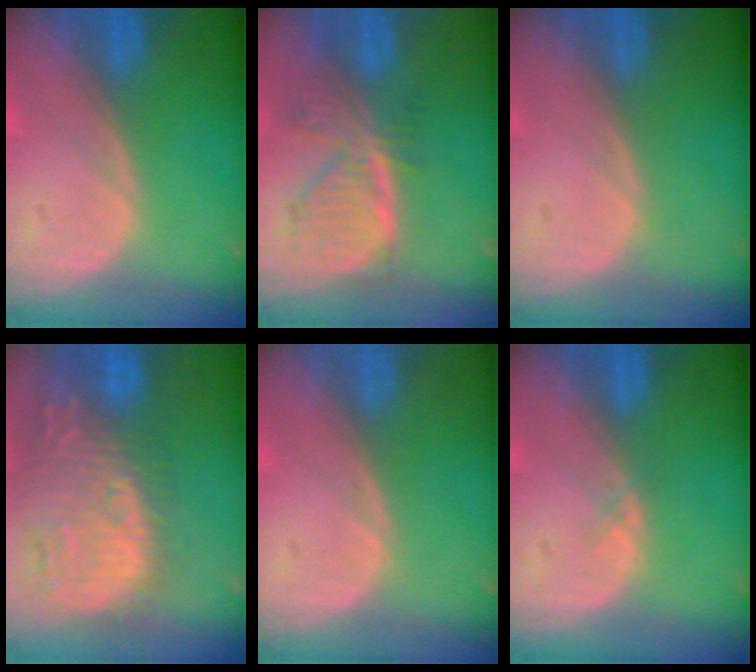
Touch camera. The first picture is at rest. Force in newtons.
{"total": 7.9, "press": 6.9, "slide": 4.0}
{"total": 0.0}
{"total": 13.7, "press": 12.2, "slide": 6.3}
{"total": 0.0}
{"total": 0.6, "press": 0.5, "slide": 0.2}